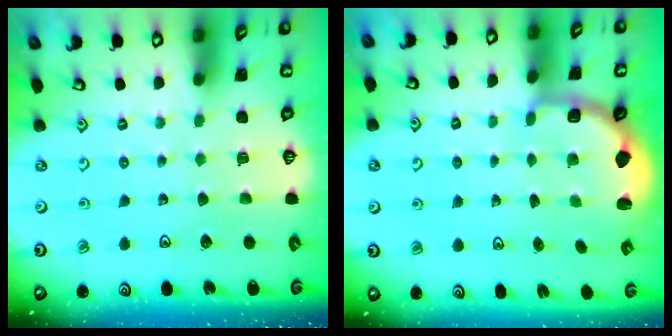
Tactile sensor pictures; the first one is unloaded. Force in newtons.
{"total": 3.0, "press": 2.2, "slide": 2.0}